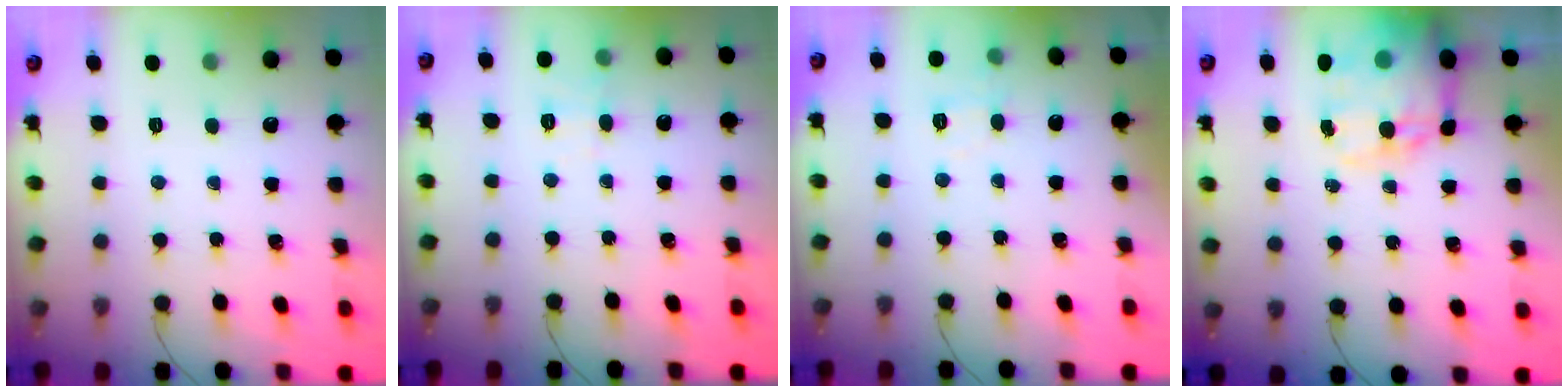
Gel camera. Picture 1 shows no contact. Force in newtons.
{"total": 5.9, "press": 5.7, "slide": 1.6}
{"total": 5.1, "press": 4.9, "slide": 1.7}
{"total": 18.9, "press": 18.4, "slide": 4.2}